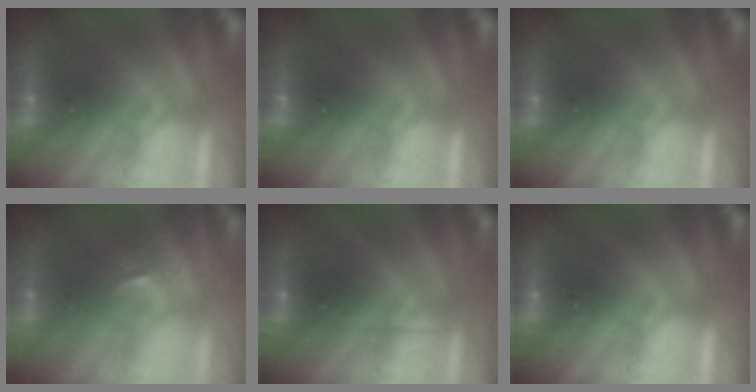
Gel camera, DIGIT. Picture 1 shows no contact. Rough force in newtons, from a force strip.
{"total": 0.0}
{"total": 0.0}
{"total": 2.6}
{"total": 2.3}
{"total": 0.0}